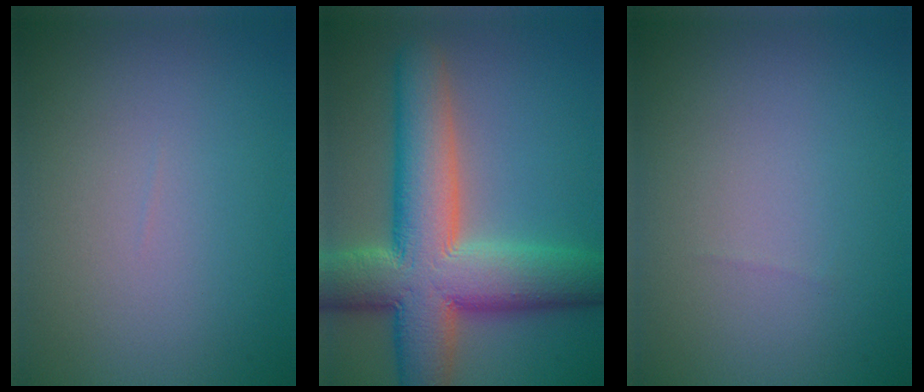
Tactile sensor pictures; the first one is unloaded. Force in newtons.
{"total": 12.1, "press": 12.0, "slide": 0.8}
{"total": 0.0}